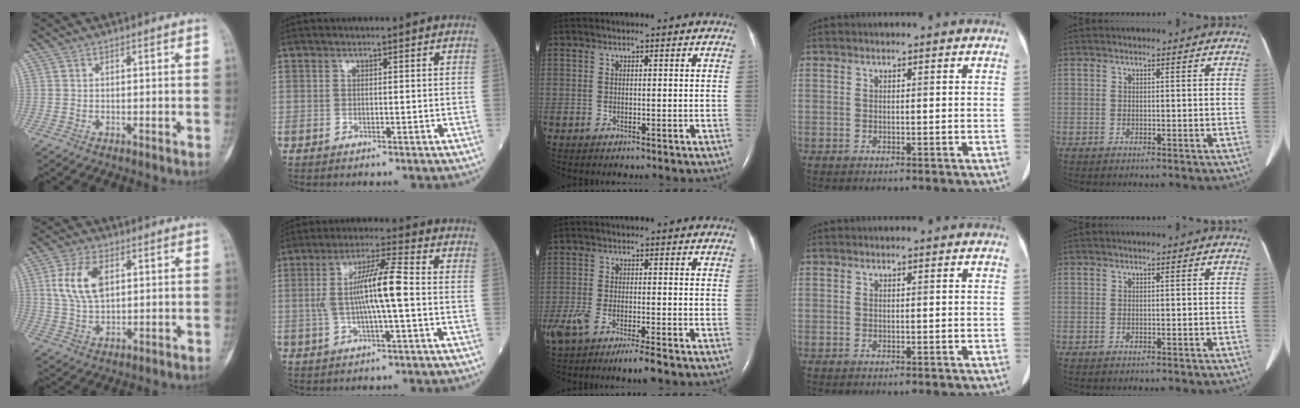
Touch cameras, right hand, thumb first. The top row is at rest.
{"thumb": {"total": 9.3, "force": [2.7, 5.2, 7.2], "torque": [-0.138, 0.000, 0.054]}, "index": {"total": 9.3, "force": [-0.3, 0.6, 9.3], "torque": [-0.178, 0.014, -0.012]}, "middle": {"total": 7.0, "force": [-4.7, 0.9, 5.1], "torque": [-0.098, -0.013, -0.081]}}